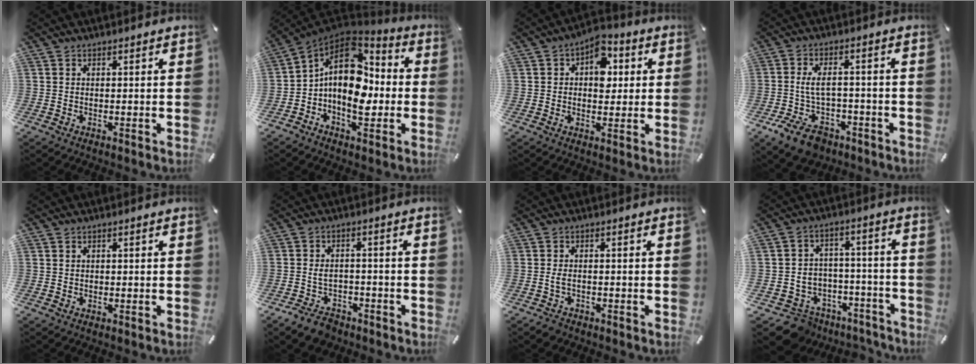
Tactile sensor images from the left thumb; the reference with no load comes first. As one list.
[{"total": 15.5, "force": [0.0, 10.6, 11.4], "torque": [-0.201, -0.010, -0.003]}, {"total": 8.9, "force": [1.5, 6.2, 6.2], "torque": [-0.069, -0.002, 0.020]}, {"total": 9.5, "force": [-3.0, 6.0, 6.7], "torque": [-0.127, 0.016, -0.051]}, {"total": 0.6, "force": [0.0, 0.4, 0.4], "torque": [-0.010, 0.001, 0.000]}, {"total": 5.6, "force": [-2.9, 3.7, 3.0], "torque": [-0.068, 0.015, -0.057]}, {"total": 2.4, "force": [-1.0, 1.4, 1.7], "torque": [-0.039, 0.001, -0.020]}, {"total": 8.2, "force": [-4.7, 6.6, 1.1], "torque": [-0.017, 0.025, -0.074]}]